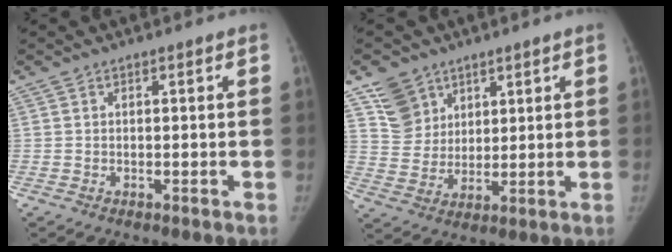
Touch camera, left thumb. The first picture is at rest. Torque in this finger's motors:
{"motor_torque": [-0.12, 0.21, -0.14, 0.31, -0.04]}